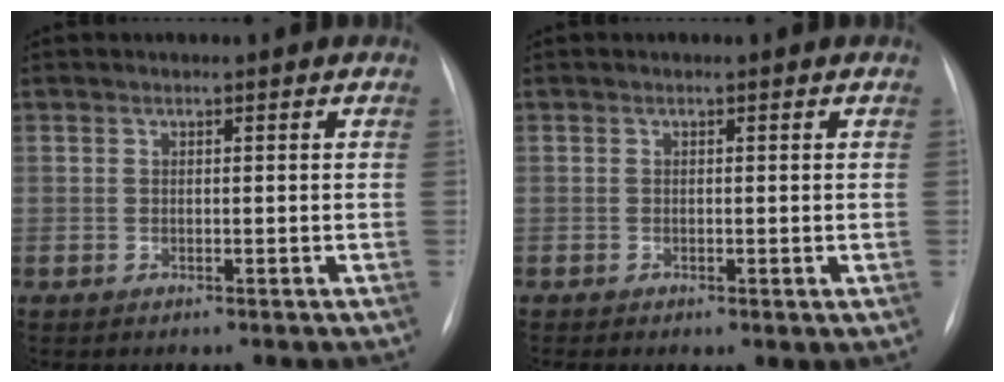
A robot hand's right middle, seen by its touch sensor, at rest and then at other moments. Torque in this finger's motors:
{"motor_torque": [1.03, -1.11, 0.24, 0.08]}